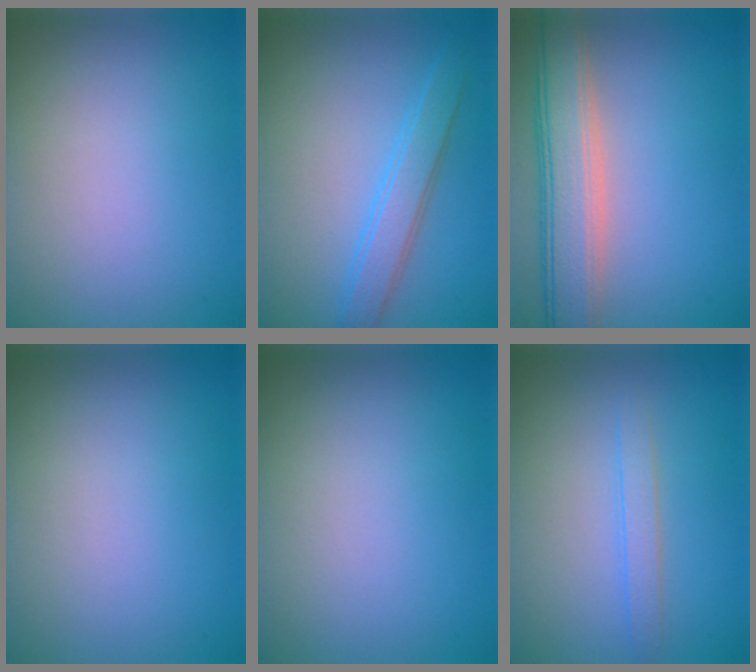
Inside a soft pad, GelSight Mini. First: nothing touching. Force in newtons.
{"total": 3.1, "press": 3.1, "slide": 0.1}
{"total": 6.5, "press": 6.5, "slide": 0.6}
{"total": 0.0}
{"total": 0.0}
{"total": 1.8, "press": 1.8, "slide": 0.0}